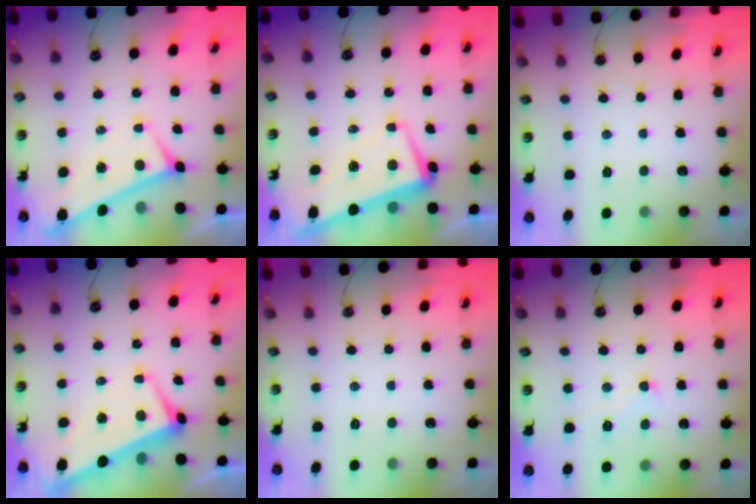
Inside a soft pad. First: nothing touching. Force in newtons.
{"total": 1.7, "press": 0.4, "slide": 1.7}
{"total": 0.0}
{"total": 1.7, "press": 1.4, "slide": 1.0}
{"total": 0.0}
{"total": 0.6, "press": 0.4, "slide": 0.4}